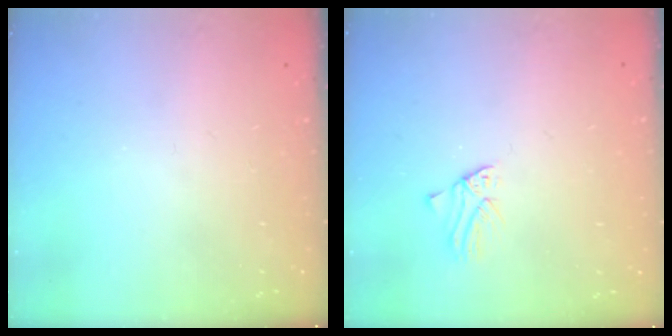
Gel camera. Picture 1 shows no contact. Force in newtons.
{"total": 1.1, "press": 1.1, "slide": 0.2}